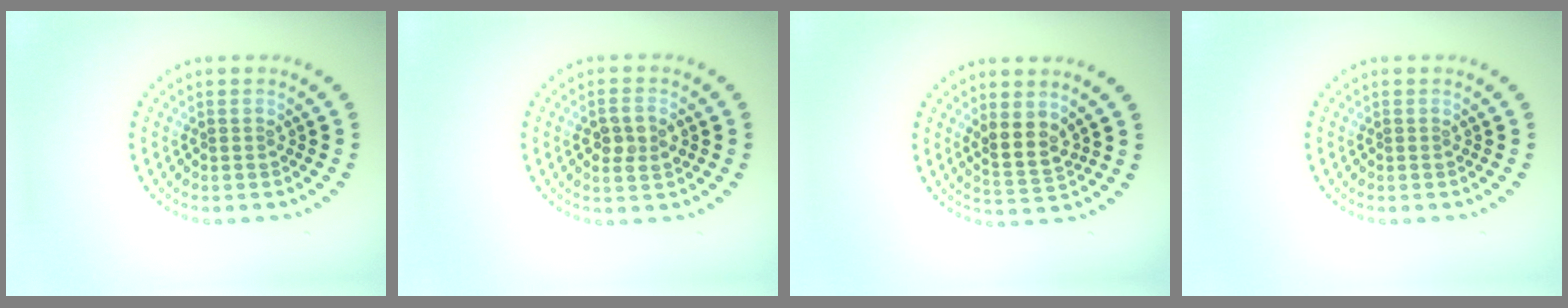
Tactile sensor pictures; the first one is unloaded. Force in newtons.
{"total": 2.4, "press": 2.4, "slide": 0.2}
{"total": 2.6, "press": 2.2, "slide": 1.4}
{"total": 0.0}